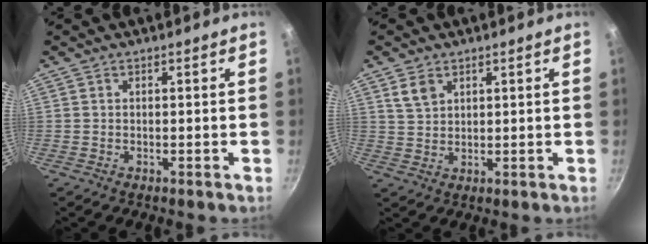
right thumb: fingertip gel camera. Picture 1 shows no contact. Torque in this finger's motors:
{"motor_torque": [0.16, 0.78, 0.23, -0.33, 0.02]}